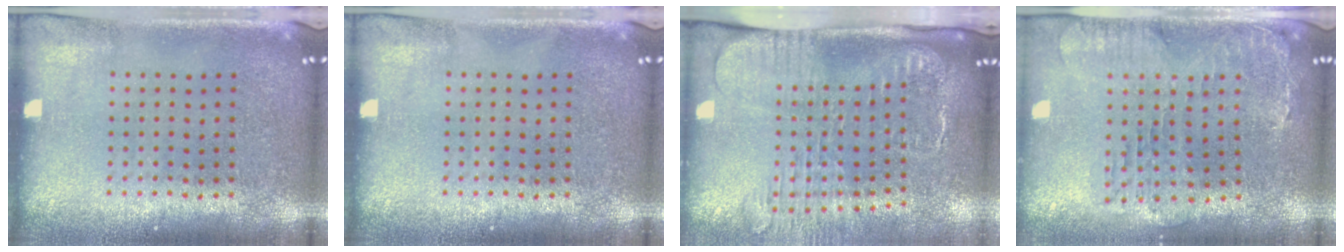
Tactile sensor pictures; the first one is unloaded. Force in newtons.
{"total": 0.0}
{"total": 2.6, "press": 2.0, "slide": 1.7}
{"total": 0.6, "press": 0.5, "slide": 0.3}